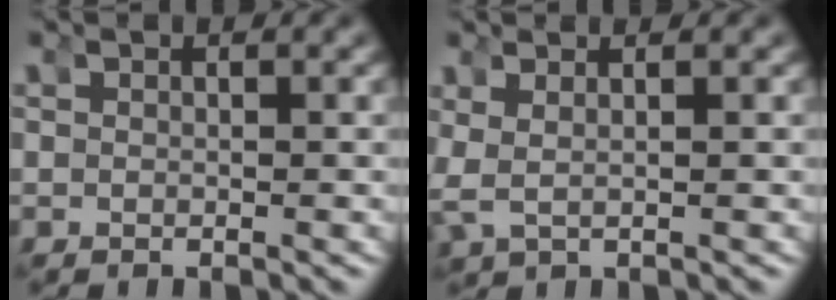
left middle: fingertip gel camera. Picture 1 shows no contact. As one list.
[{"total": 3.8, "force": [0.6, 3.1, 2.1], "torque": [-0.071, -0.008, 0.007]}]